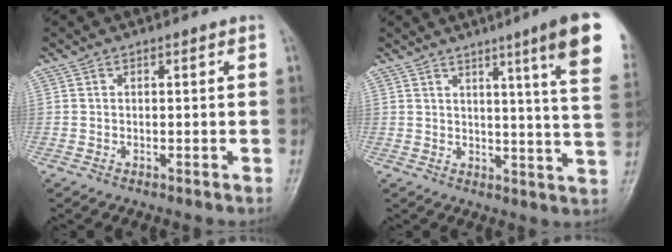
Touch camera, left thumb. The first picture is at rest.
{"total": 14.5, "force": [7.7, 0.2, 12.3], "torque": [-0.154, -0.039, 0.086]}